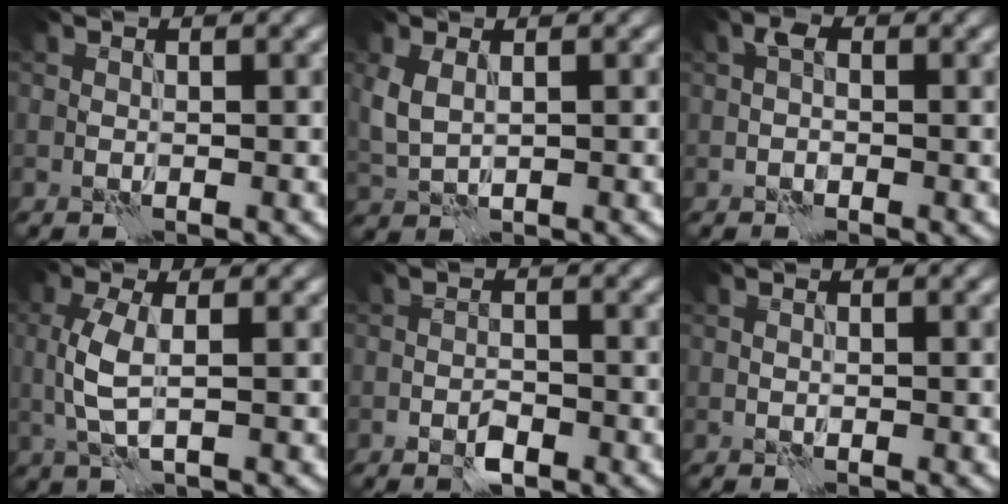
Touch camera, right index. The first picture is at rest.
{"total": 2.4, "force": [0.7, 1.4, 1.9], "torque": [-0.053, 0.001, 0.018]}
{"total": 1.4, "force": [-0.1, 1.0, 1.0], "torque": [-0.017, 0.005, -0.008]}
{"total": 3.2, "force": [0.3, 0.9, 3.0], "torque": [-0.072, -0.001, 0.007]}
{"total": 1.8, "force": [-1.2, 0.8, 1.1], "torque": [-0.016, 0.003, -0.024]}
{"total": 0.0}